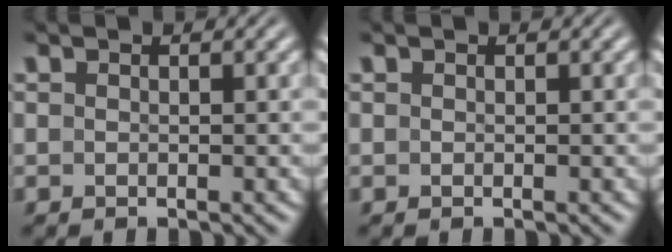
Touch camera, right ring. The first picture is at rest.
{"total": 0.0}